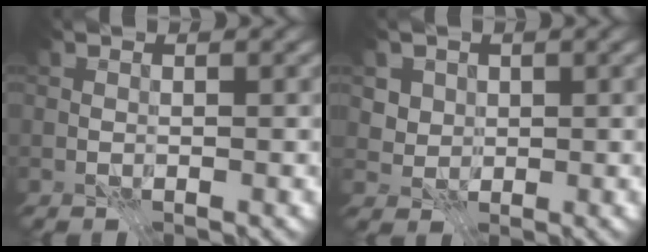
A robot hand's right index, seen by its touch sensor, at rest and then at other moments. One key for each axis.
{"total": 3.5, "fx": 1.6, "fy": 2.9, "fz": 1.3, "tx": -0.032, "ty": -0.008, "tz": 0.029}